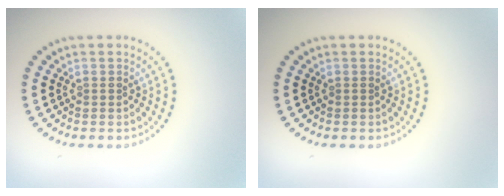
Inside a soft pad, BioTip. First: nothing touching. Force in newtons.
{"total": 0.0}